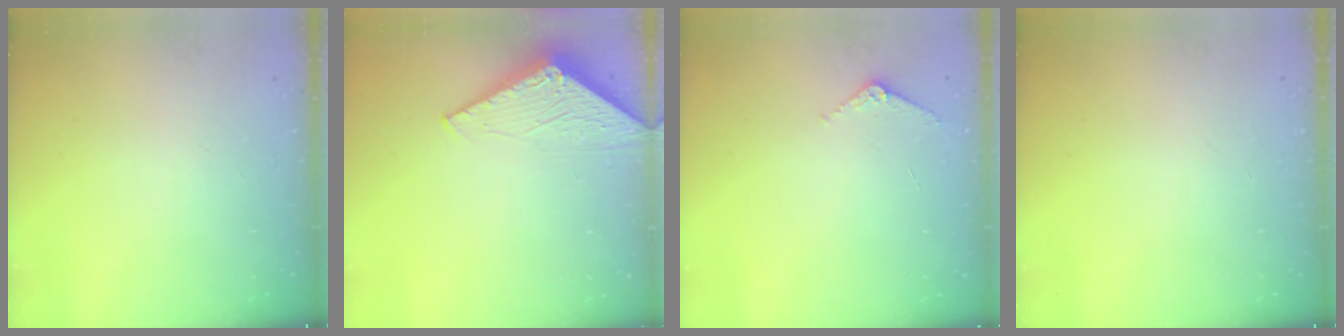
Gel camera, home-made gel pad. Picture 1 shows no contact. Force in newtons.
{"total": 3.0, "press": 3.0, "slide": 0.2}
{"total": 3.7, "press": 3.7, "slide": 0.4}
{"total": 0.0}